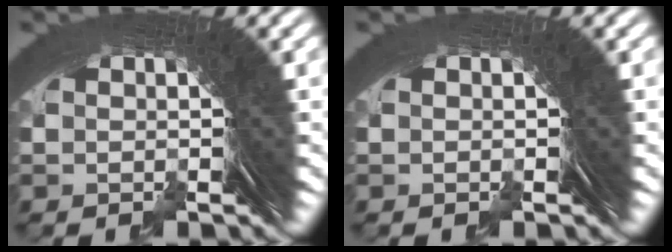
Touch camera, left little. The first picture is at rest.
{"total": 0.0}